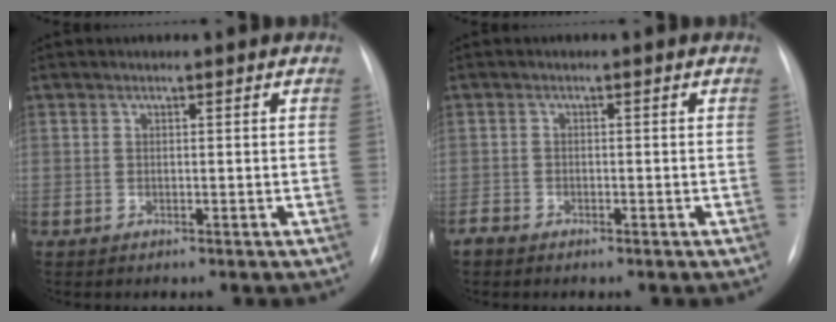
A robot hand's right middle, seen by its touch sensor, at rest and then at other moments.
{"total": 1.2, "force": [-1.1, 0.6, 0.3], "torque": [-0.007, 0.001, -0.022]}